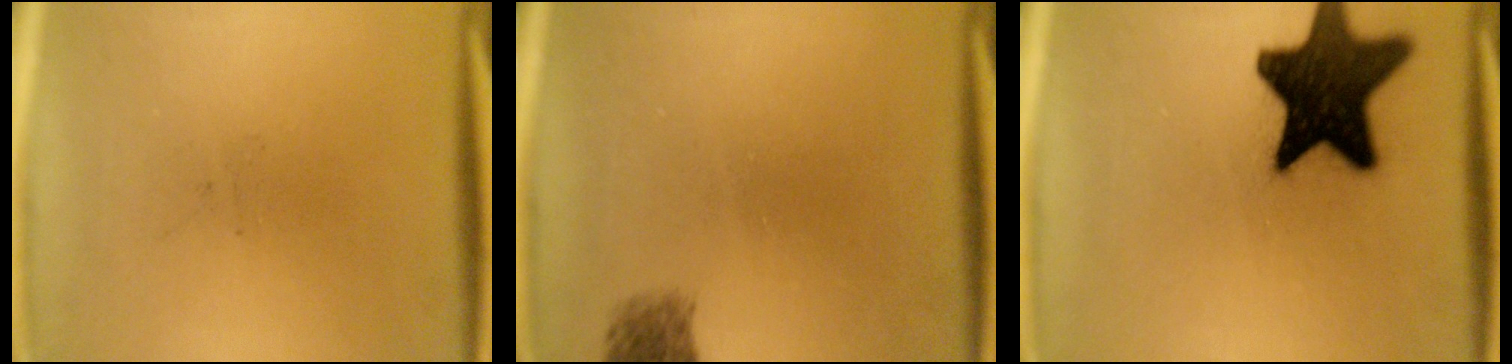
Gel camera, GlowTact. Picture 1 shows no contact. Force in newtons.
{"total": 1.9}
{"total": 18.3}